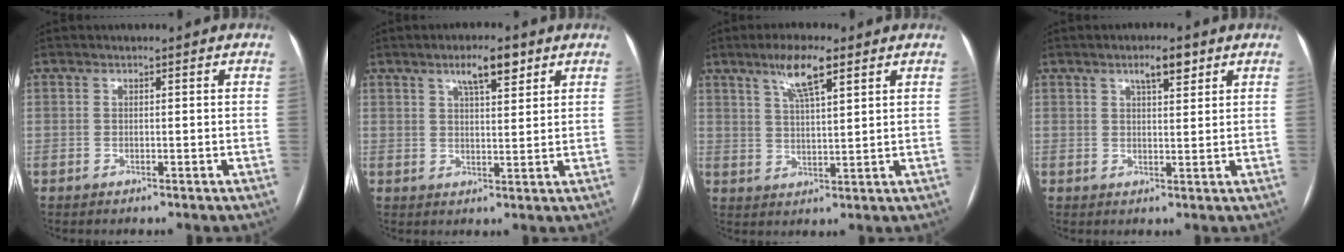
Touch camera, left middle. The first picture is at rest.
{"total": 5.5, "force": [3.4, 1.4, 4.1], "torque": [-0.069, 0.007, 0.054]}
{"total": 6.8, "force": [4.1, 1.0, 5.3], "torque": [-0.102, 0.007, 0.074]}
{"total": 3.8, "force": [2.4, 1.1, 2.8], "torque": [-0.047, 0.005, 0.038]}